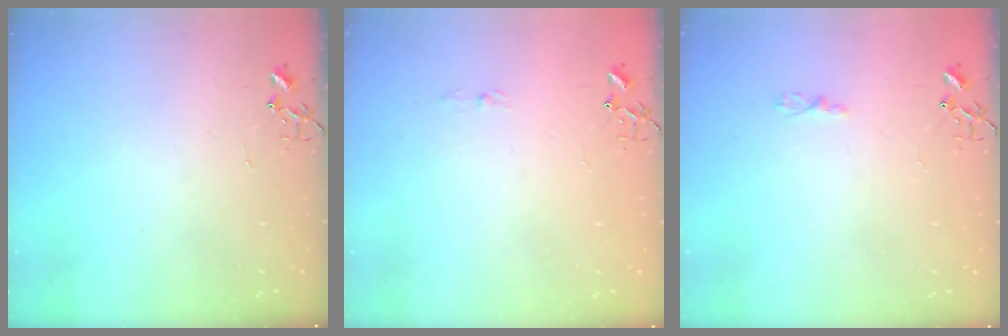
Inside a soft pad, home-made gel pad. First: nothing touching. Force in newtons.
{"total": 2.9, "press": 2.9, "slide": 0.4}
{"total": 2.9, "press": 2.9, "slide": 0.4}